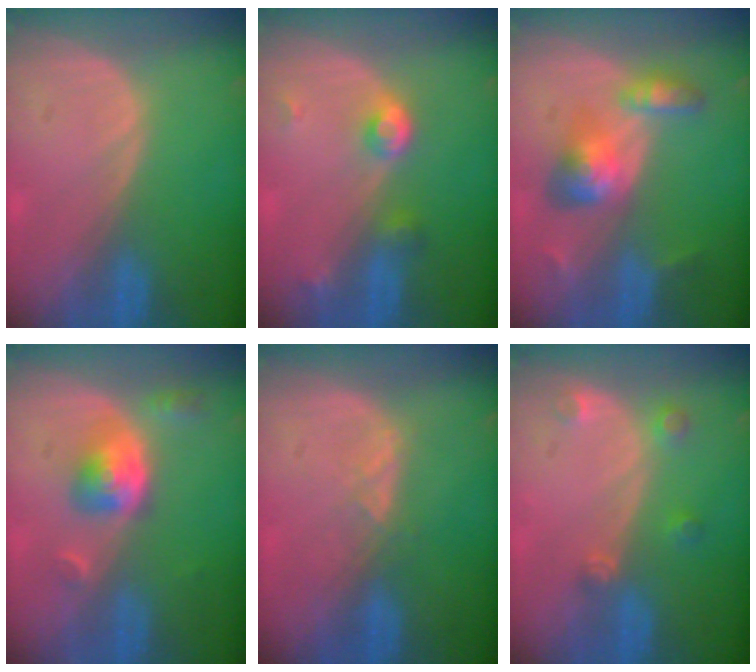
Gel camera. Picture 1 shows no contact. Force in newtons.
{"total": 3.8, "press": 3.6, "slide": 1.3}
{"total": 6.2, "press": 5.9, "slide": 1.8}
{"total": 5.2, "press": 4.8, "slide": 2.1}
{"total": 2.0, "press": 1.9, "slide": 0.7}
{"total": 2.7, "press": 2.6, "slide": 0.4}